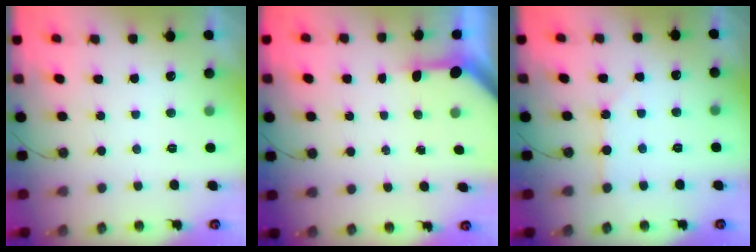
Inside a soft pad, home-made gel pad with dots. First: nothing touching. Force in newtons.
{"total": 3.2, "press": 3.2, "slide": 0.2}
{"total": 1.7, "press": 1.7, "slide": 0.3}